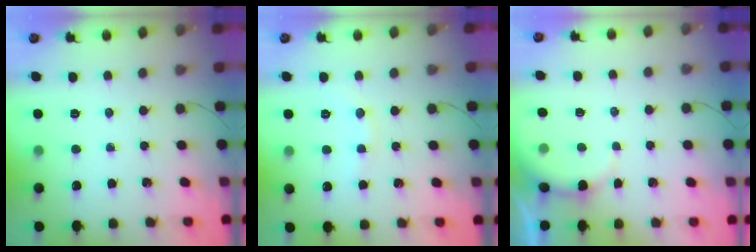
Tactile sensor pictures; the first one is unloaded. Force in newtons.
{"total": 6.6, "press": 6.3, "slide": 1.7}
{"total": 4.3, "press": 4.3, "slide": 0.4}